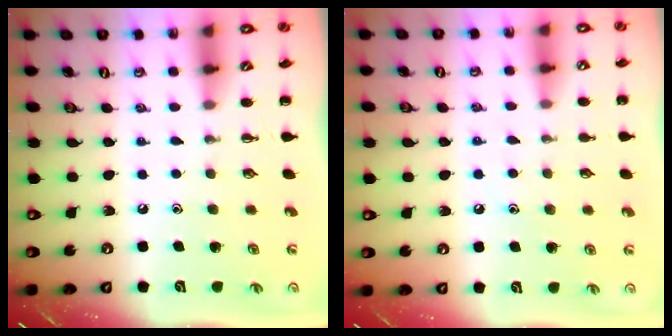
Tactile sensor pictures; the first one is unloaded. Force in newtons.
{"total": 6.3, "press": 6.0, "slide": 1.8}